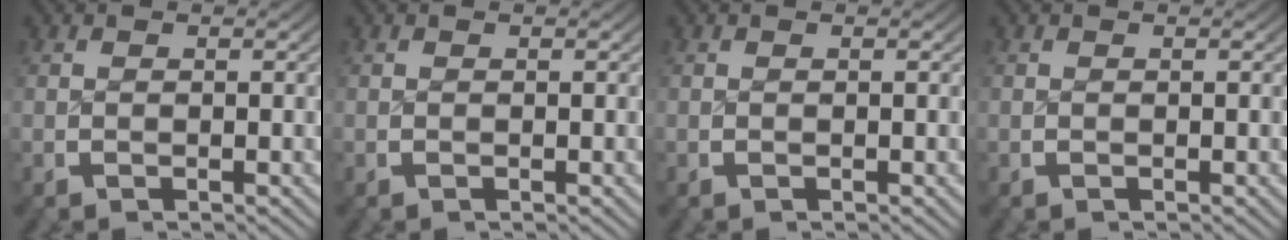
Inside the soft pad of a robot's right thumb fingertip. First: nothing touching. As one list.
[{"total": 0.0}, {"total": 0.0}, {"total": 0.0}]